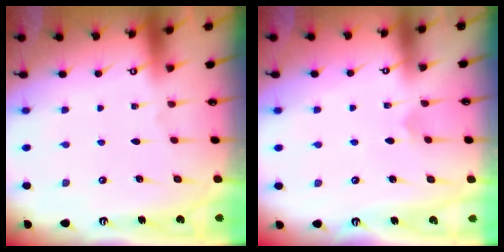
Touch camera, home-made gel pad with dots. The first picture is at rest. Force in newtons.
{"total": 3.0, "press": 3.0, "slide": 0.2}